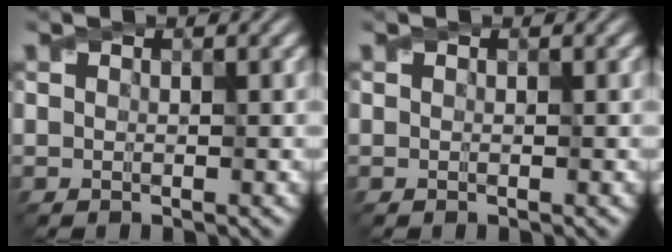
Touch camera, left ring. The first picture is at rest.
{"total": 0.0}